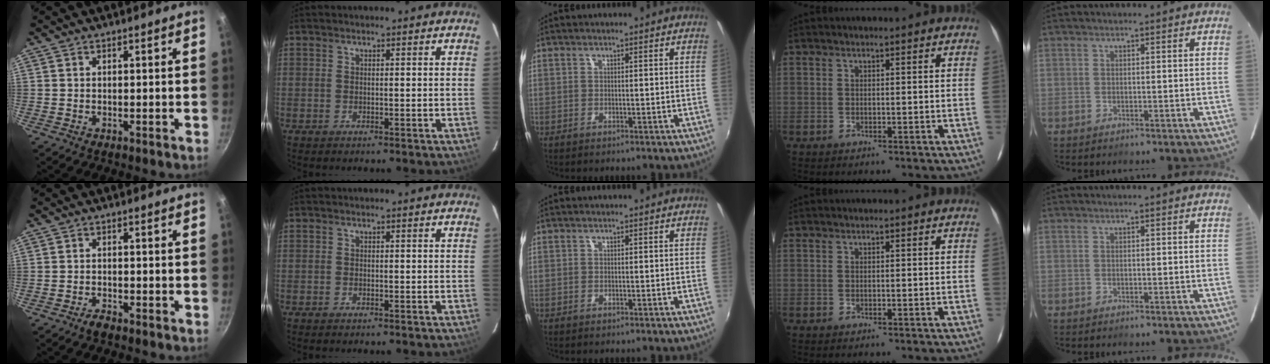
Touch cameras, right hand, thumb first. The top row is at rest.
{"thumb": {"total": 1.8, "force": [-1.4, 0.7, 0.9], "torque": [-0.018, 0.013, -0.028]}}